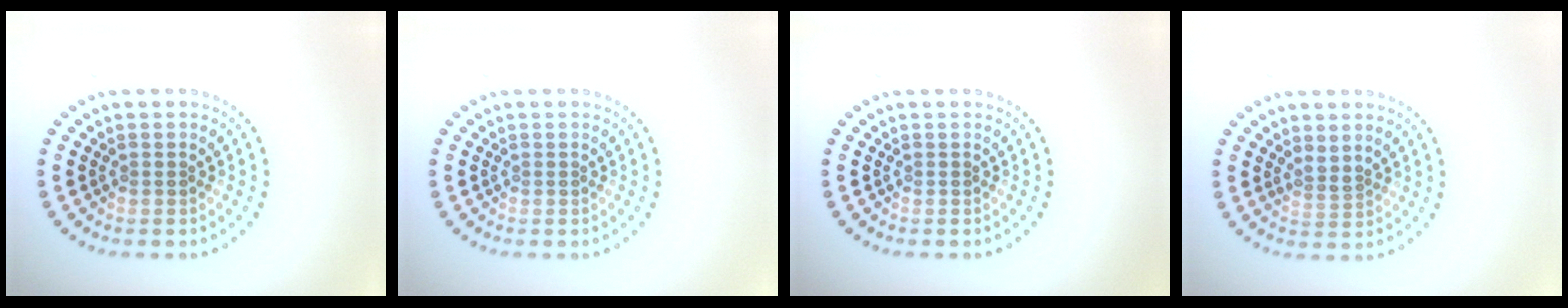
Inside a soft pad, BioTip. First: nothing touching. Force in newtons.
{"total": 0.0}
{"total": 0.0}
{"total": 1.0, "press": 0.6, "slide": 0.8}